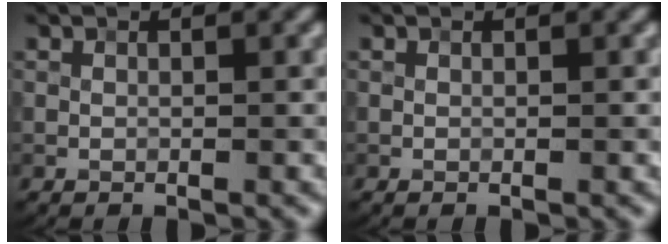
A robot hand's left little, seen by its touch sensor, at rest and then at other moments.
{"total": 0.0}